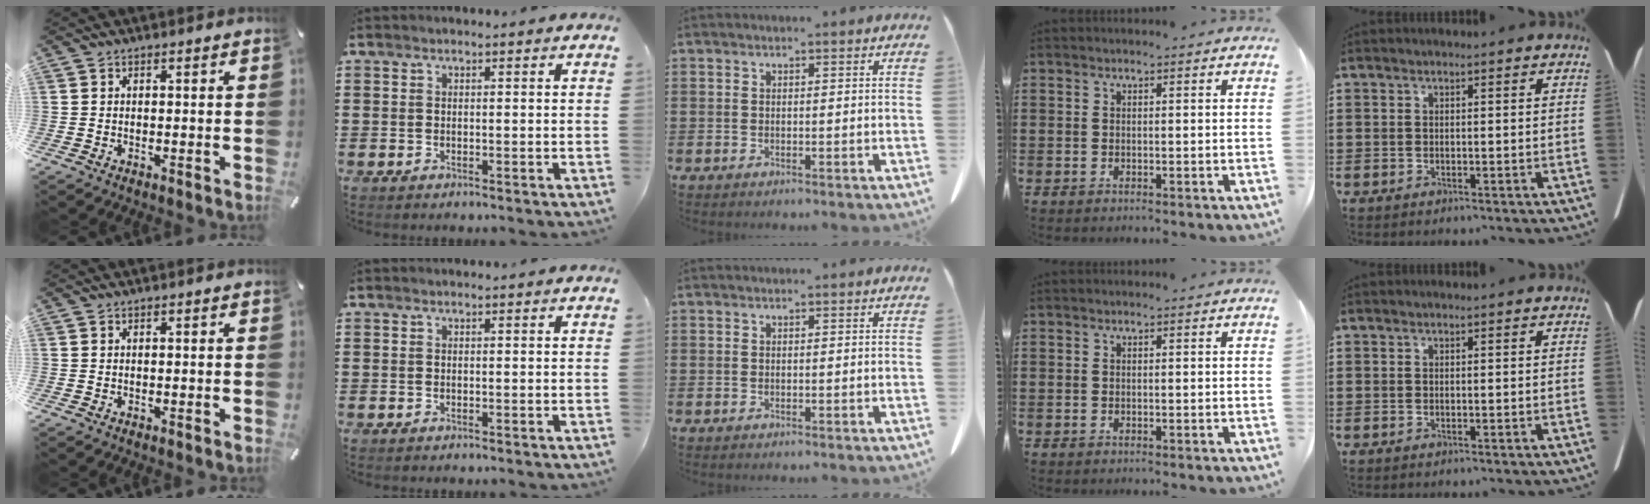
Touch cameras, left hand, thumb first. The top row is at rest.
{}